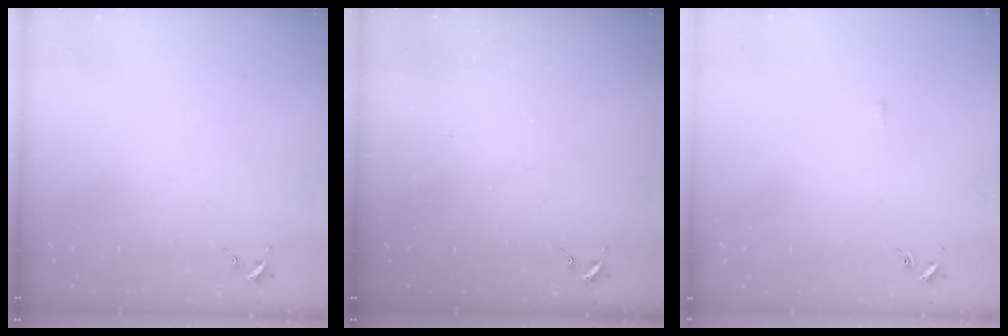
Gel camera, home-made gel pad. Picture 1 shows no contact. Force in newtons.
{"total": 0.0}
{"total": 2.0, "press": 1.9, "slide": 0.4}